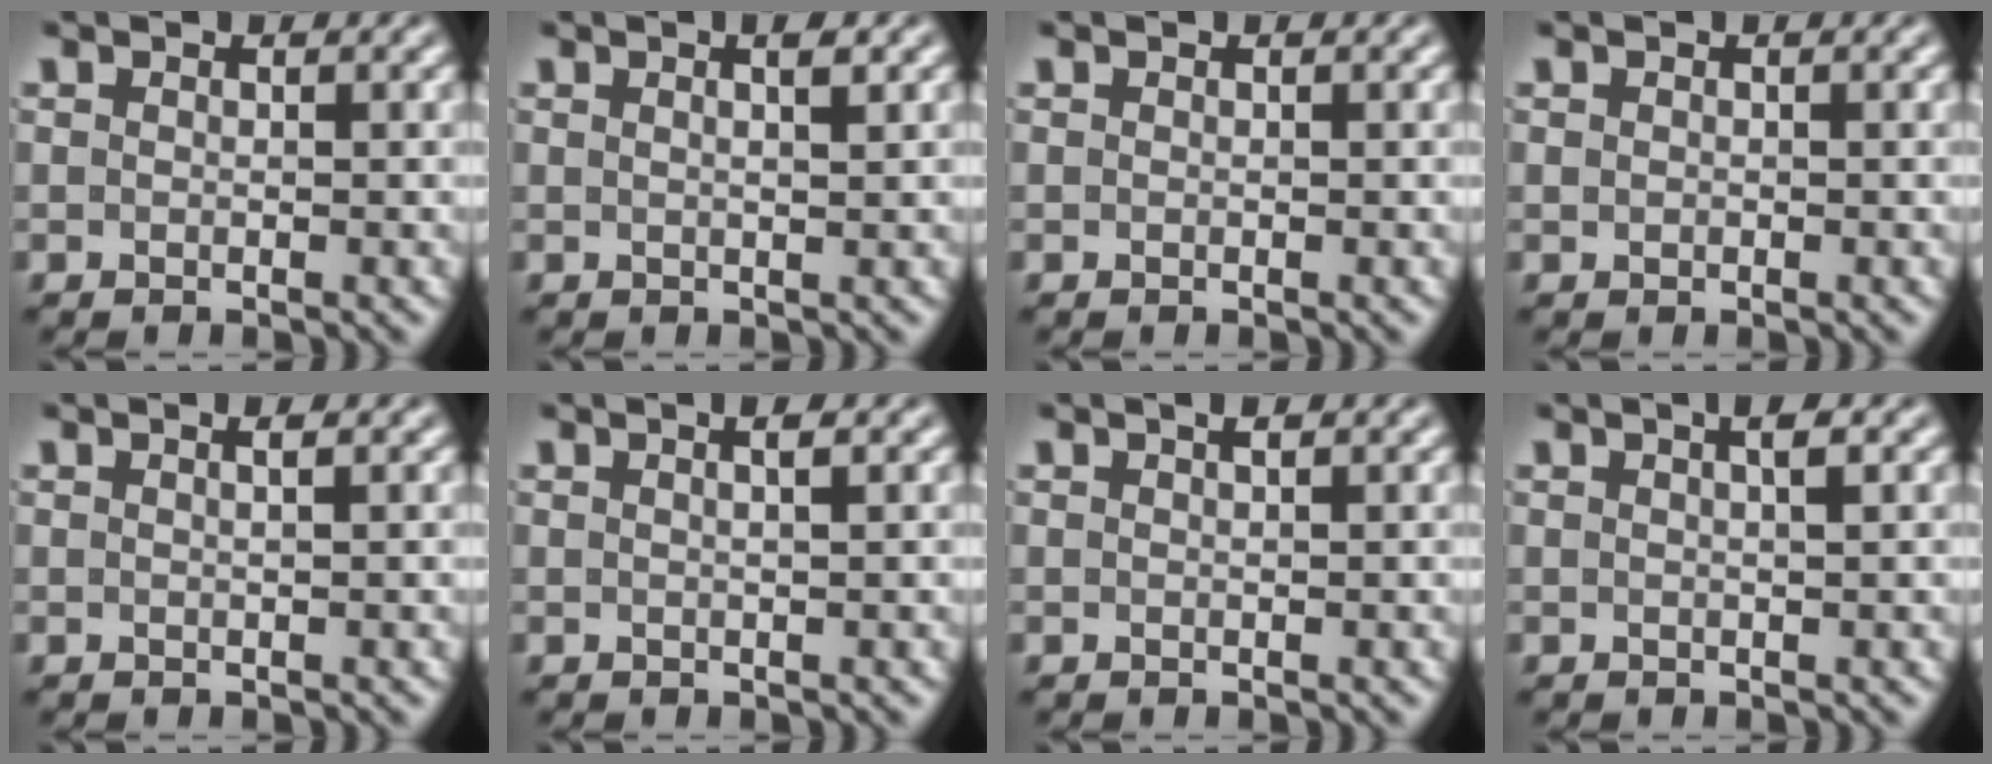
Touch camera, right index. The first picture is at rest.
{"total": 1.9, "force": [0.7, -0.5, 1.6], "torque": [-0.020, -0.001, 0.015]}
{"total": 0.0}
{"total": 0.0}
{"total": 0.9, "force": [0.2, -0.5, 0.7], "torque": [-0.010, 0.002, 0.005]}
{"total": 1.5, "force": [0.5, -0.5, 1.3], "torque": [-0.014, 0.003, 0.009]}
{"total": 0.7, "force": [0.4, -0.2, 0.5], "torque": [-0.005, 0.005, 0.007]}
{"total": 2.2, "force": [0.9, -0.1, 2.0], "torque": [-0.019, 0.009, 0.012]}